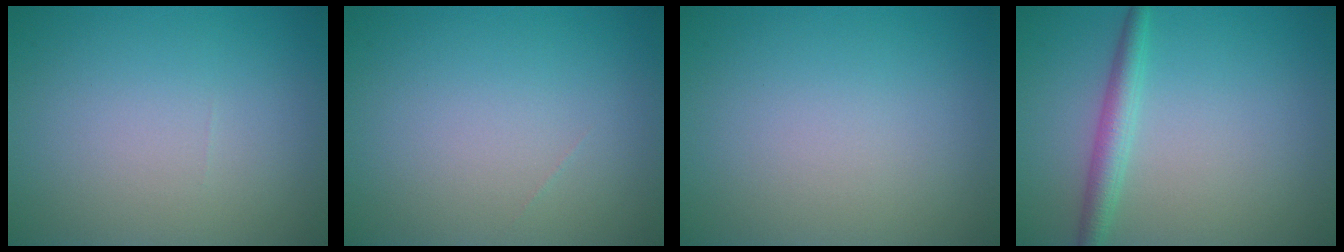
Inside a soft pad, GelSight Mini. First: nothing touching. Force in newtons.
{"total": 0.0}
{"total": 0.0}
{"total": 2.5, "press": 2.5, "slide": 0.0}